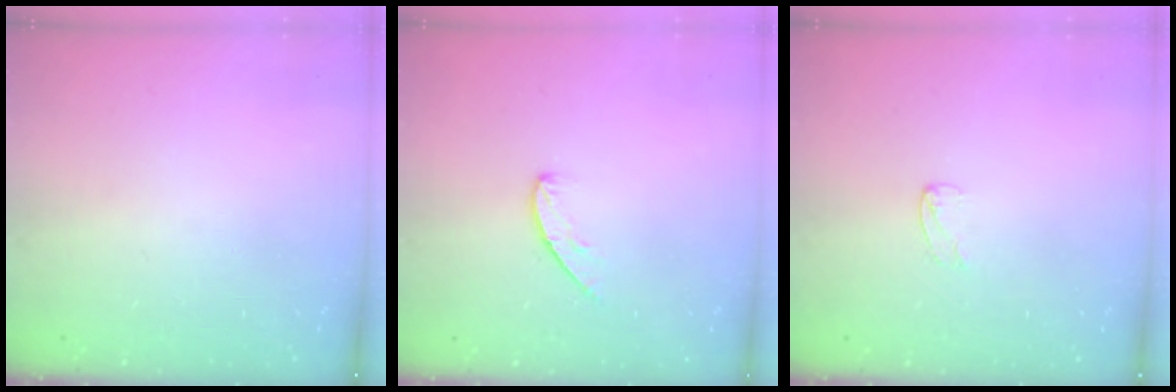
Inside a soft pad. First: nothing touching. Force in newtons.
{"total": 5.4, "press": 5.4, "slide": 0.5}
{"total": 2.0, "press": 2.0, "slide": 0.2}